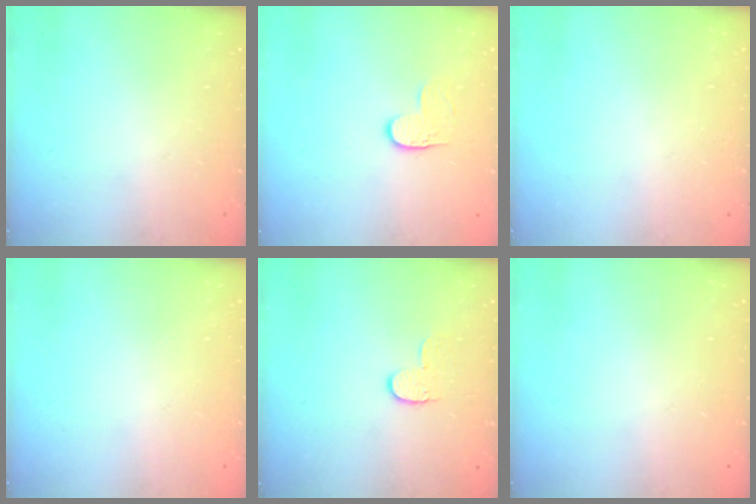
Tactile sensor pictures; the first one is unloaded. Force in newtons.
{"total": 4.0, "press": 4.0, "slide": 0.4}
{"total": 0.0}
{"total": 0.0}
{"total": 5.2, "press": 5.1, "slide": 0.6}
{"total": 0.0}